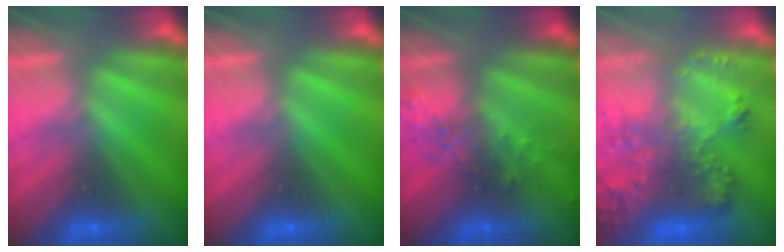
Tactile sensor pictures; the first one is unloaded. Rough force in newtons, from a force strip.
{"total": 0.0}
{"total": 2.4}
{"total": 6.6}